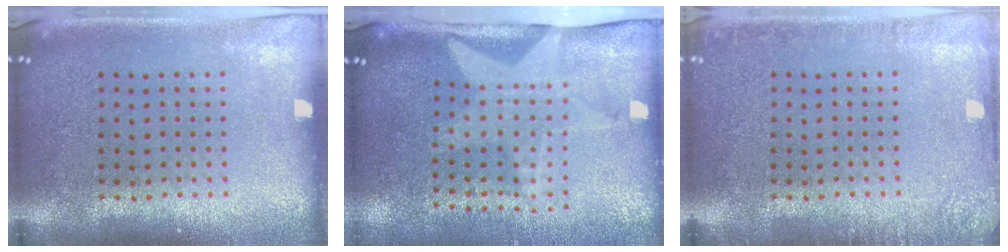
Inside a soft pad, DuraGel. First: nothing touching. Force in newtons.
{"total": 2.1, "press": 1.5, "slide": 1.4}
{"total": 1.7, "press": 1.7, "slide": 0.3}